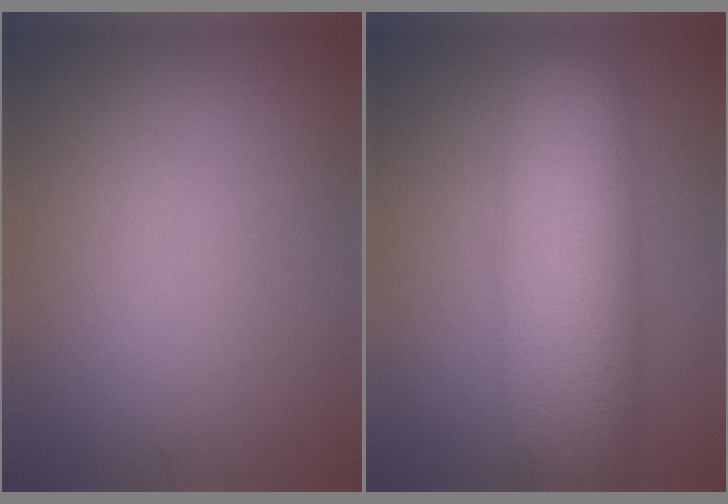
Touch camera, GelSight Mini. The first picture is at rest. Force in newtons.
{"total": 10.4, "press": 10.4, "slide": 0.3}